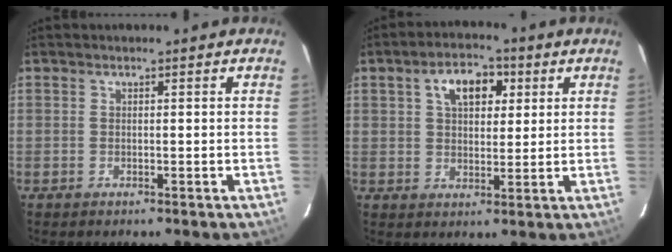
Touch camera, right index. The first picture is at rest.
{"total": 8.0, "force": [3.1, 4.8, 5.6], "torque": [-0.092, 0.029, 0.053]}